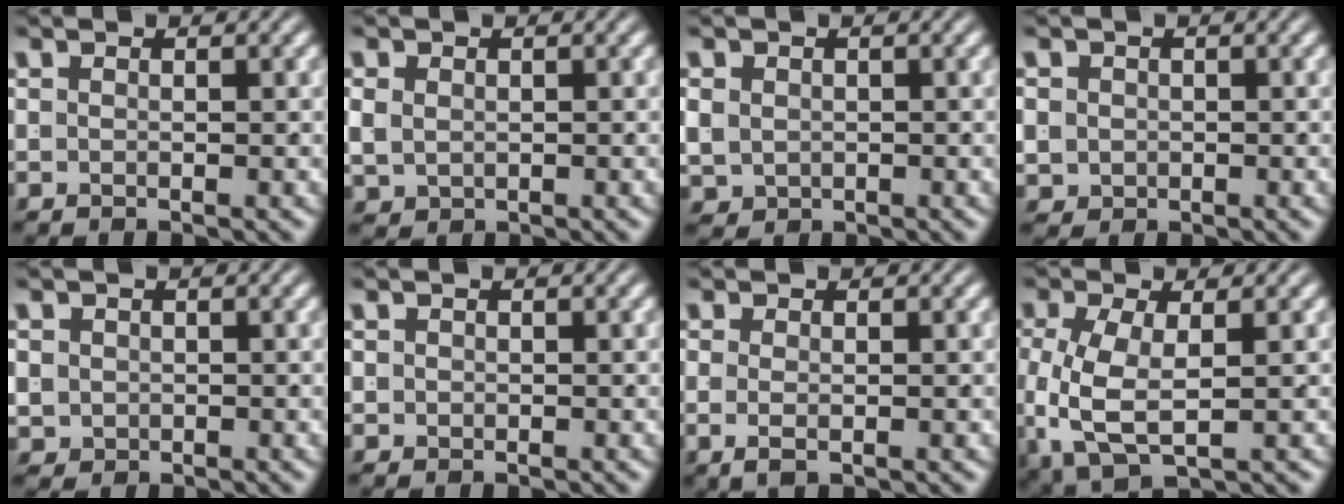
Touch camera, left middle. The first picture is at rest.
{"total": 2.1, "force": [-0.1, 1.8, 1.0], "torque": [-0.030, -0.017, 0.014]}
{"total": 3.9, "force": [-0.7, 3.5, 1.6], "torque": [-0.052, -0.033, 0.006]}
{"total": 3.5, "force": [-0.6, 3.2, 1.3], "torque": [-0.047, -0.025, 0.000]}
{"total": 3.6, "force": [-0.6, 3.3, 1.3], "torque": [-0.048, -0.026, 0.002]}
{"total": 1.1, "force": [-0.1, 1.1, 0.3], "torque": [-0.012, -0.009, 0.003]}
{"total": 1.5, "force": [-0.4, 0.4, 1.4], "torque": [-0.029, -0.013, 0.002]}
{"total": 6.6, "force": [-1.0, 4.3, 5.0], "torque": [-0.127, -0.035, 0.004]}